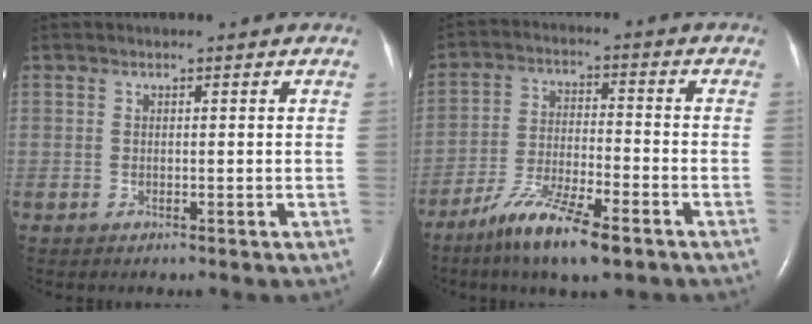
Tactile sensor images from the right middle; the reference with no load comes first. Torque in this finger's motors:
{"motor_torque": [1.09, -1.05, 0.18, 0.10]}